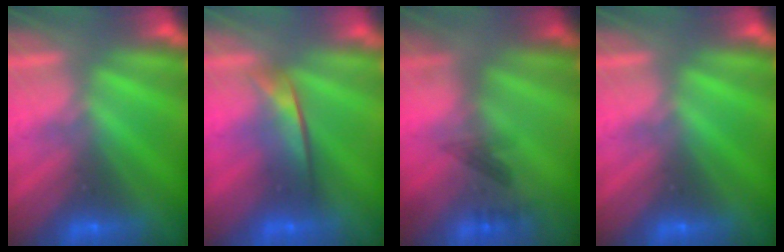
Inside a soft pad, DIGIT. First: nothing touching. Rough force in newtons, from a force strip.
{"total": 2.0}
{"total": 2.3}
{"total": 0.0}